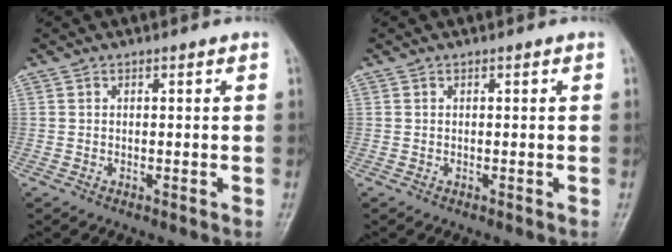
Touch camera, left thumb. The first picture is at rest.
{"total": 0.0}